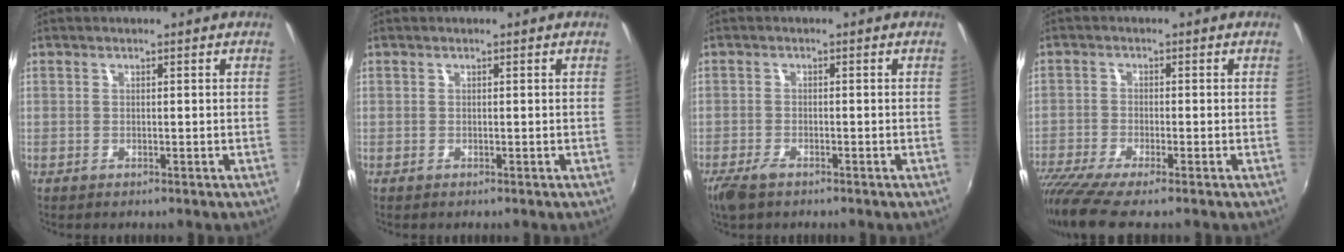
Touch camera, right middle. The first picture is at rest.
{"total": 0.0}
{"total": 3.8, "force": [-2.7, 1.4, 2.2], "torque": [-0.057, -0.012, -0.052]}
{"total": 9.8, "force": [-7.7, 0.8, 6.0], "torque": [-0.144, -0.047, -0.136]}